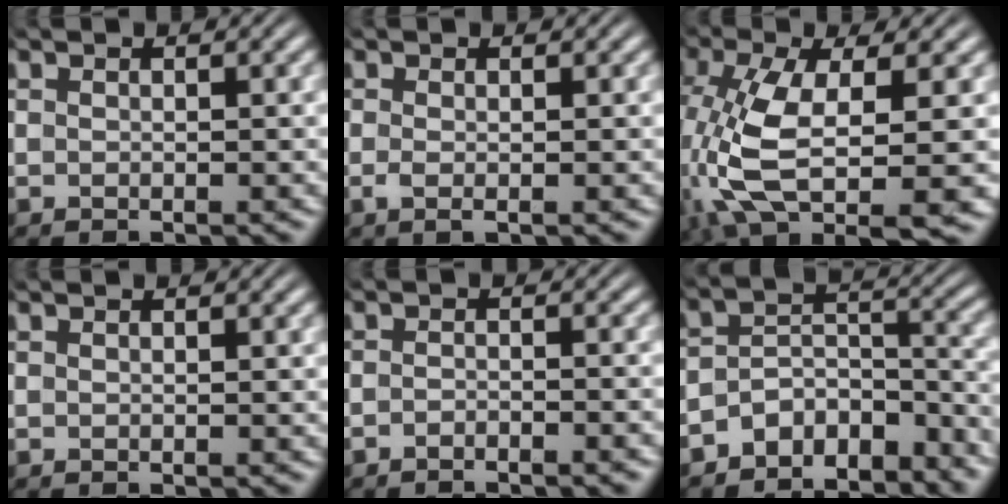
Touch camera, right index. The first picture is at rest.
{"total": 1.0, "force": [-0.6, 0.0, 0.8], "torque": [-0.025, -0.012, -0.006]}
{"total": 9.0, "force": [-2.1, 4.4, 7.6], "torque": [-0.192, -0.046, -0.009]}
{"total": 0.0}
{"total": 1.9, "force": [-1.8, 0.2, 0.2], "torque": [-0.005, -0.003, -0.034]}
{"total": 7.7, "force": [-5.8, 3.9, 3.1], "torque": [-0.046, -0.021, -0.095]}